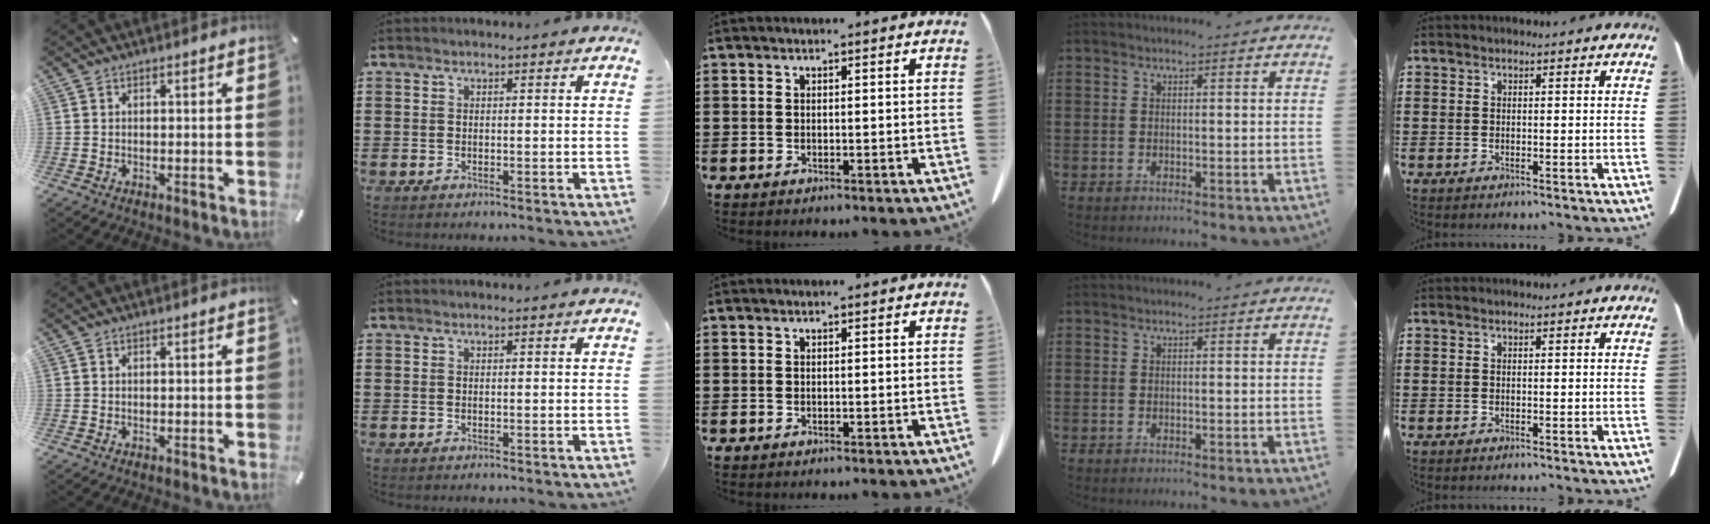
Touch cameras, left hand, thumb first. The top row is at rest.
{}